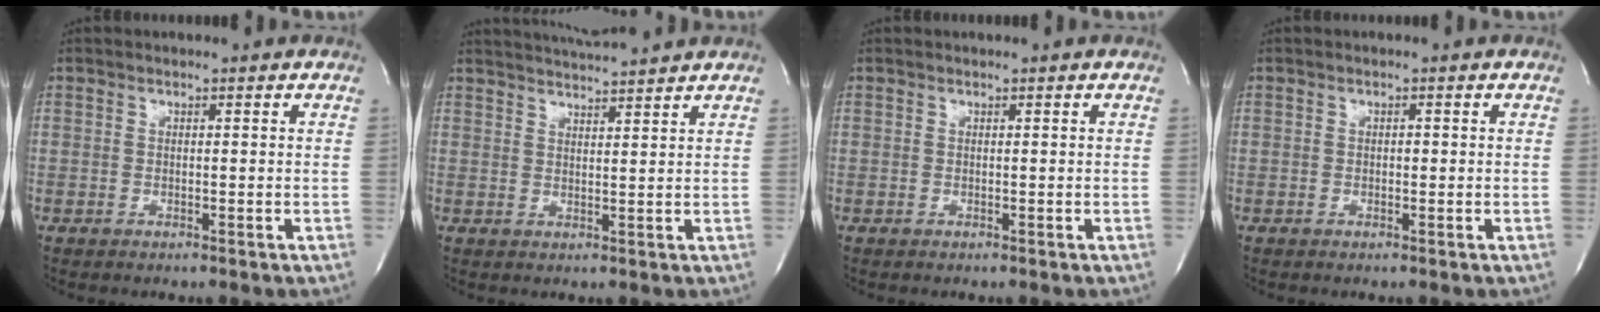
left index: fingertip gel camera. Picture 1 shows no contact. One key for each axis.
{"total": 6.8, "fx": 6.5, "fy": -1.0, "fz": 1.9, "tx": -0.040, "ty": 0.009, "tz": 0.099}
{"total": 0.0}
{"total": 0.6, "fx": -0.2, "fy": 0.3, "fz": 0.4, "tx": -0.005, "ty": -0.002, "tz": -0.005}